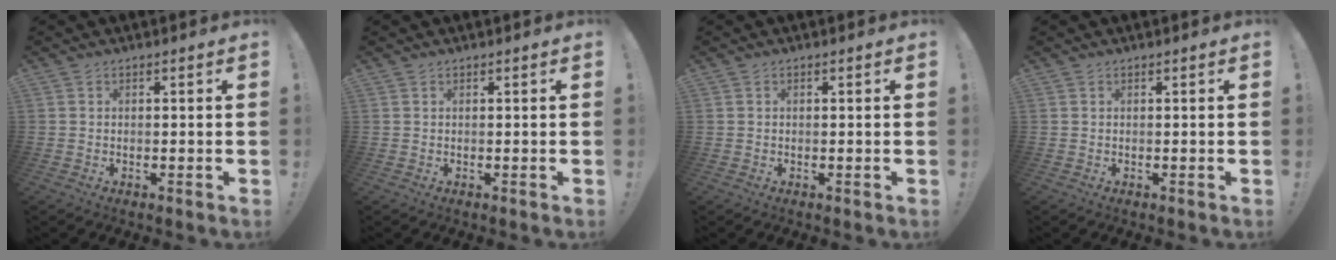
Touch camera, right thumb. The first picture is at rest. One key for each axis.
{"total": 0.0}
{"total": 0.0}
{"total": 0.0}